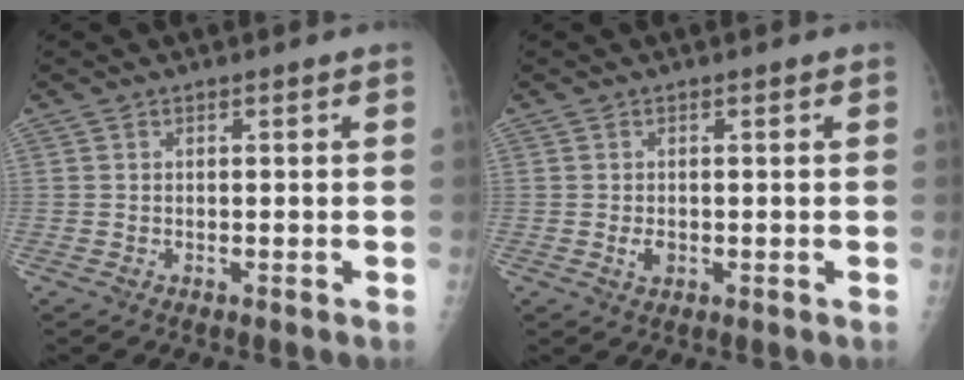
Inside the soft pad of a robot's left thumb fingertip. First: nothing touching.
{"total": 1.8, "force": [-0.3, 1.2, 1.3], "torque": [-0.020, -0.001, -0.002]}